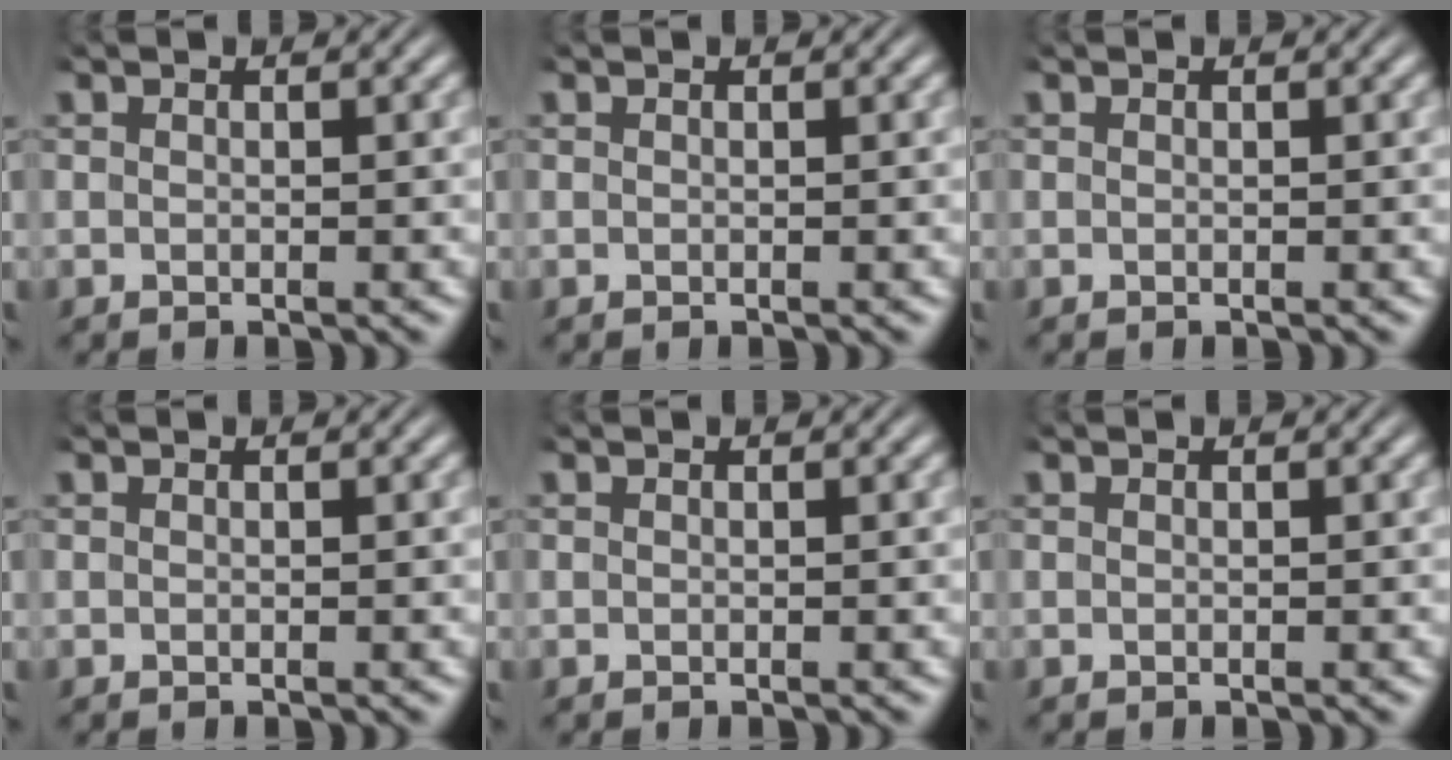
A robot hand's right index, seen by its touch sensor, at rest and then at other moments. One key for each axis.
{"total": 0.0}
{"total": 0.0}
{"total": 0.0}
{"total": 0.0}
{"total": 0.0}